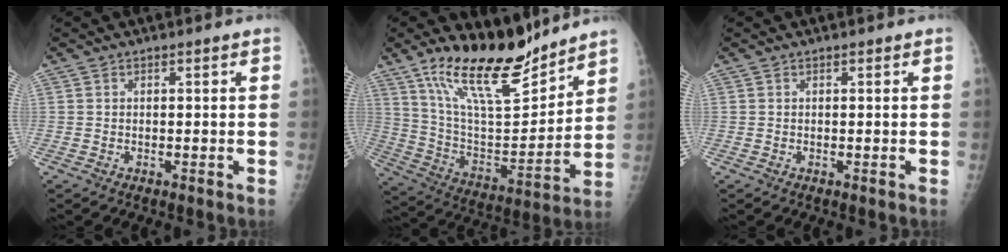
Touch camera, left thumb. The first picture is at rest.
{"total": 18.8, "force": [14.8, 5.6, 10.2], "torque": [-0.138, -0.096, 0.269]}
{"total": 0.0}